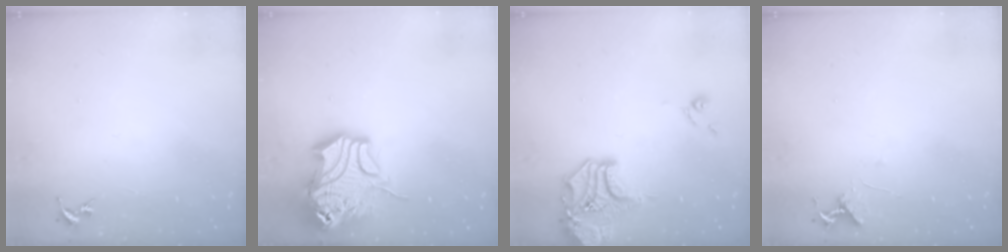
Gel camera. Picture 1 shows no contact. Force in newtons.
{"total": 19.2, "press": 19.0, "slide": 2.7}
{"total": 14.3, "press": 14.1, "slide": 2.3}
{"total": 5.3, "press": 5.2, "slide": 0.6}